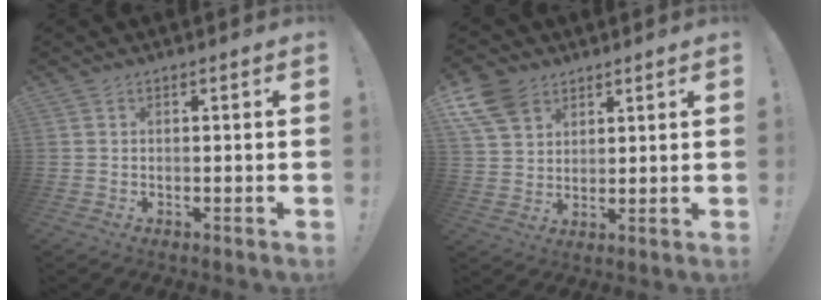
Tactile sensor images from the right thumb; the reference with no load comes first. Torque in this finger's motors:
{"motor_torque": [-0.38, 0.56, 0.14, 0.23, 0.17]}